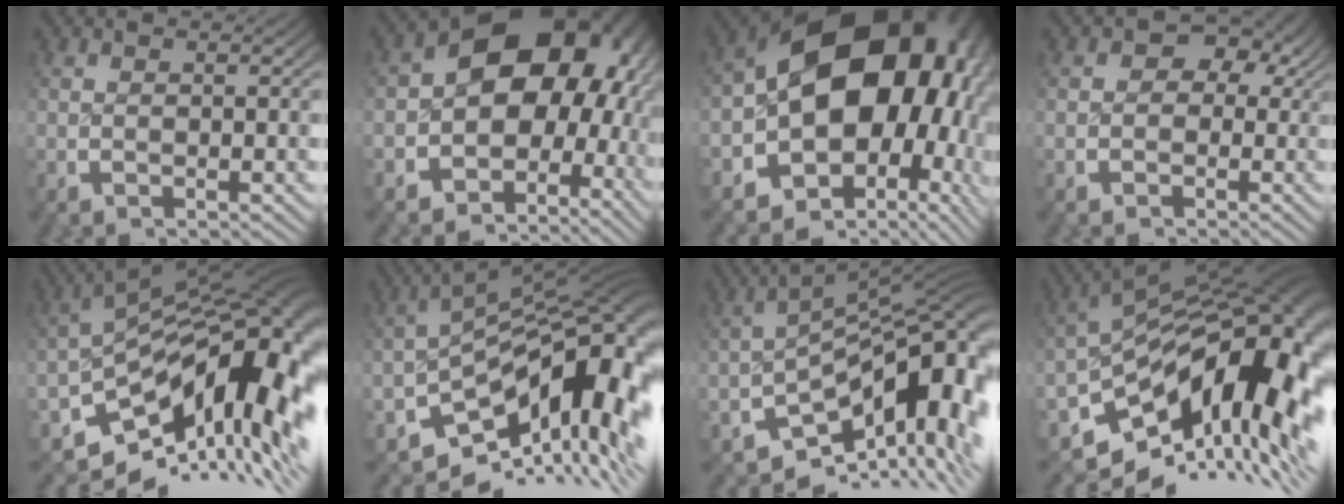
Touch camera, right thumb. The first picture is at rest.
{"total": 13.3, "force": [0.9, 9.9, 8.9], "torque": [-0.134, 0.003, -0.004]}
{"total": 21.8, "force": [0.9, 14.8, 16.0], "torque": [-0.270, -0.023, 0.012]}
{"total": 4.0, "force": [1.3, 3.4, 1.6], "torque": [-0.017, -0.001, 0.012]}
{"total": 19.8, "force": [-3.7, 11.6, 15.6], "torque": [-0.225, -0.018, -0.043]}
{"total": 18.4, "force": [-4.9, 10.6, 14.2], "torque": [-0.206, -0.031, -0.057]}
{"total": 15.5, "force": [-4.1, 8.6, 12.2], "torque": [-0.177, -0.038, -0.040]}
{"total": 22.0, "force": [-3.7, 12.9, 17.4], "torque": [-0.246, -0.019, -0.043]}